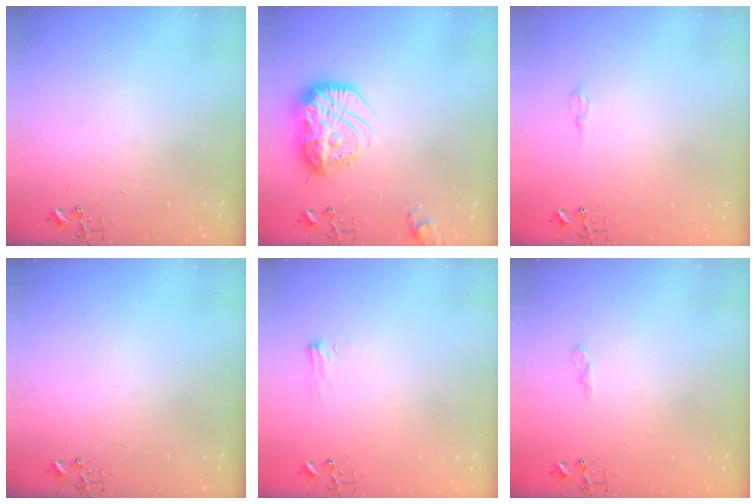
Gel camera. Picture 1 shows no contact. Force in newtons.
{"total": 21.1, "press": 21.0, "slide": 2.1}
{"total": 6.0, "press": 5.9, "slide": 0.7}
{"total": 0.0}
{"total": 6.2, "press": 6.2, "slide": 0.8}
{"total": 5.3, "press": 5.2, "slide": 0.6}